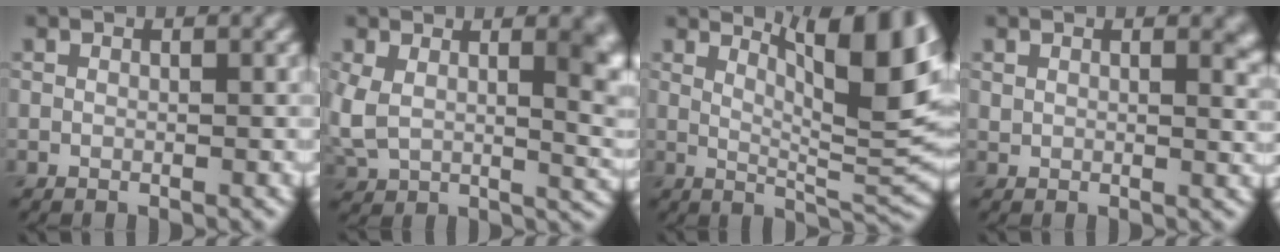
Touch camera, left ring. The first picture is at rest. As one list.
[{"total": 9.5, "force": [2.1, 5.2, 7.6], "torque": [-0.145, -0.025, 0.055]}, {"total": 10.9, "force": [5.2, 2.7, 9.2], "torque": [-0.121, 0.014, 0.084]}, {"total": 2.4, "force": [1.8, 1.1, 1.2], "torque": [-0.023, -0.003, 0.031]}]